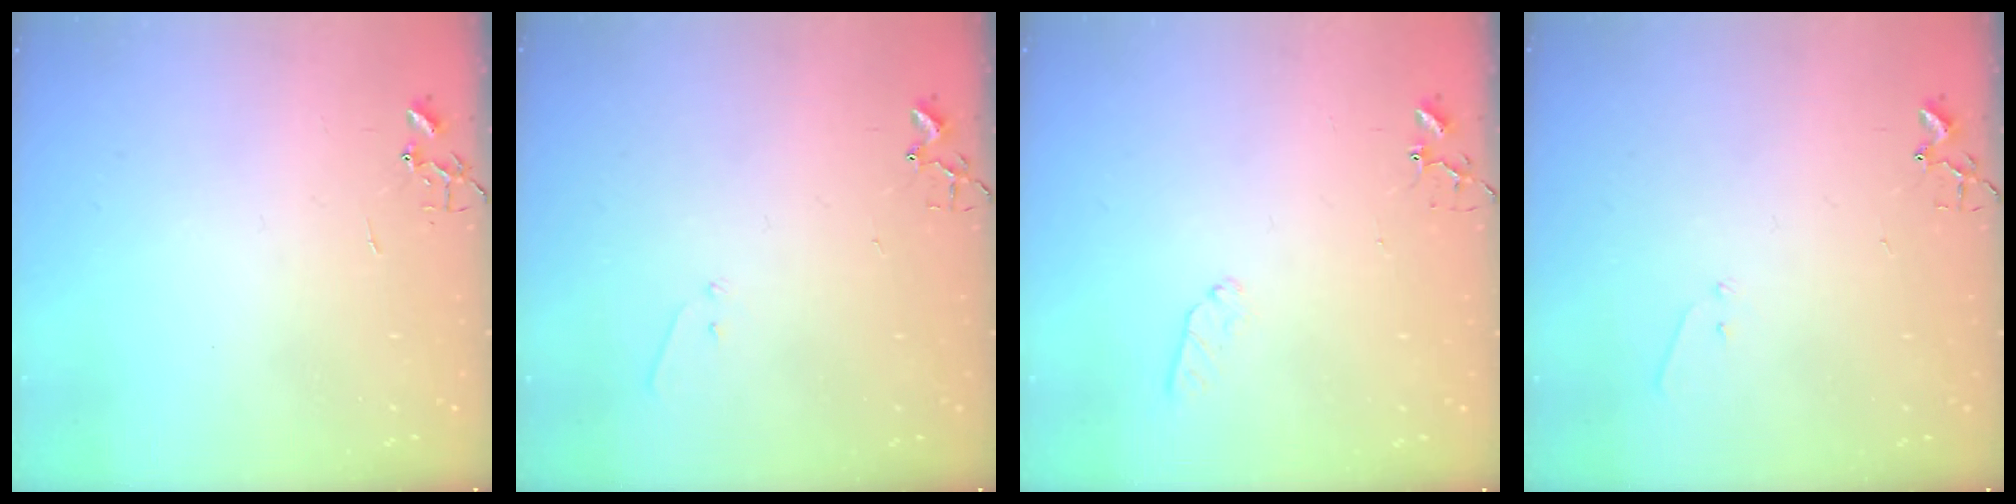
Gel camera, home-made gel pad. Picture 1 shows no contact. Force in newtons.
{"total": 5.7, "press": 5.7, "slide": 0.7}
{"total": 6.6, "press": 6.5, "slide": 0.6}
{"total": 5.7, "press": 5.7, "slide": 0.7}